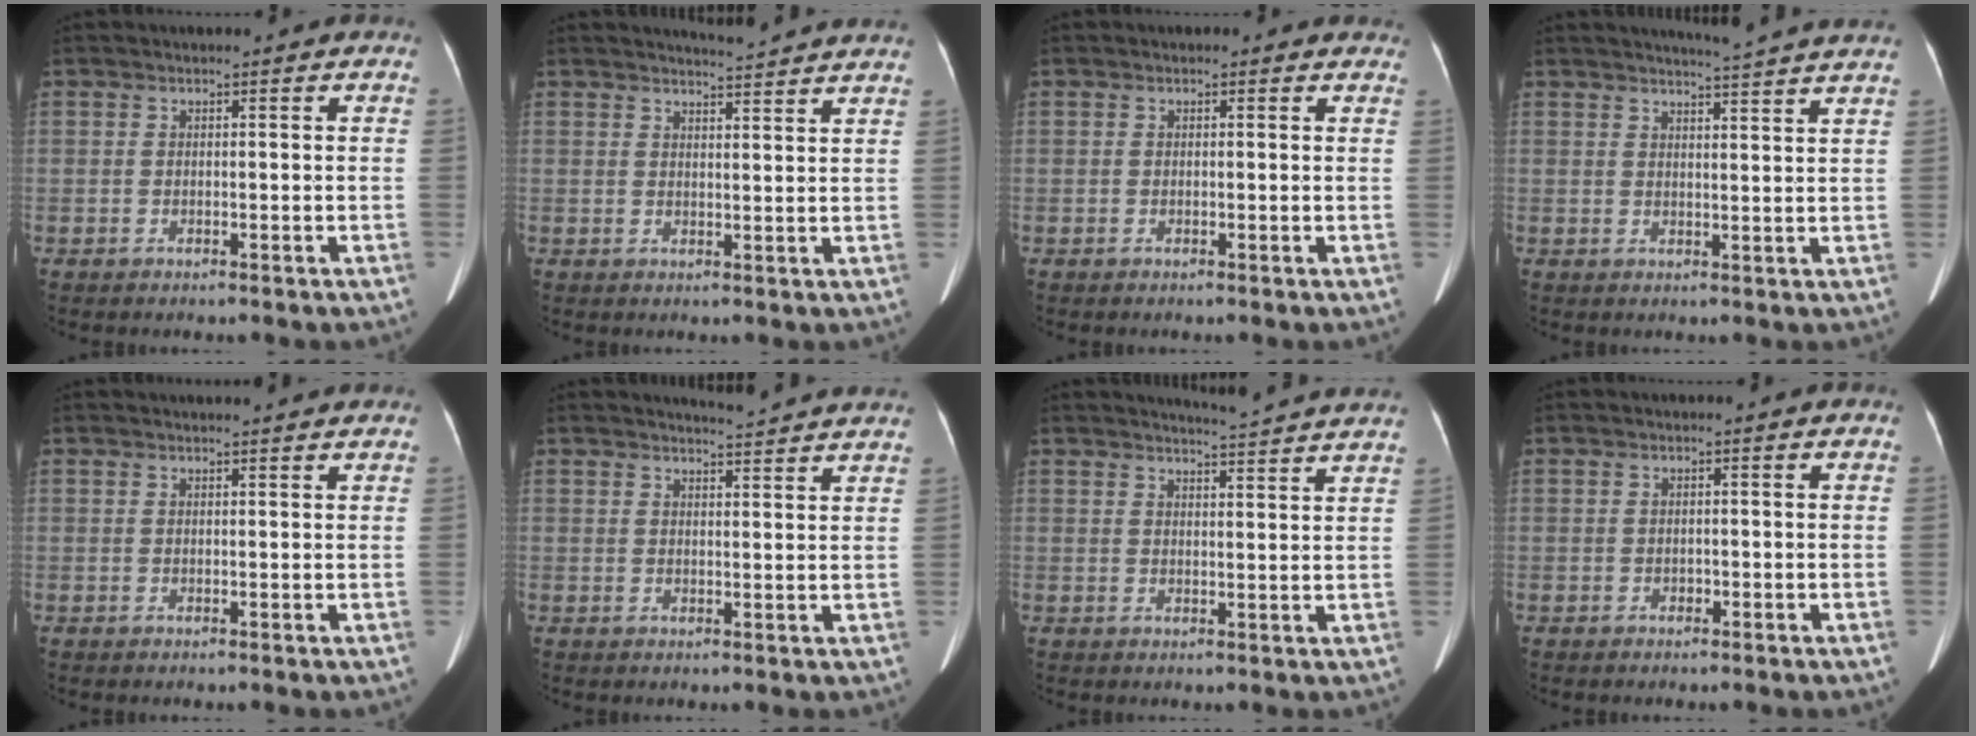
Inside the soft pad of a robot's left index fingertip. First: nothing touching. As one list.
[{"total": 6.2, "force": [6.1, -0.6, 1.3], "torque": [-0.025, 0.005, 0.067]}, {"total": 0.9, "force": [0.7, 0.6, 0.1], "torque": [0.000, -0.004, -0.007]}, {"total": 9.1, "force": [8.5, -1.3, 2.8], "torque": [-0.043, -0.008, 0.094]}, {"total": 3.3, "force": [3.2, -0.1, 1.0], "torque": [-0.016, 0.012, 0.036]}, {"total": 5.6, "force": [5.4, -0.5, 1.1], "torque": [-0.023, 0.005, 0.059]}, {"total": 9.0, "force": [8.7, -1.0, 2.1], "torque": [-0.036, -0.008, 0.096]}, {"total": 0.5, "force": [-0.3, 0.4, 0.2], "torque": [-0.002, 0.003, -0.006]}]